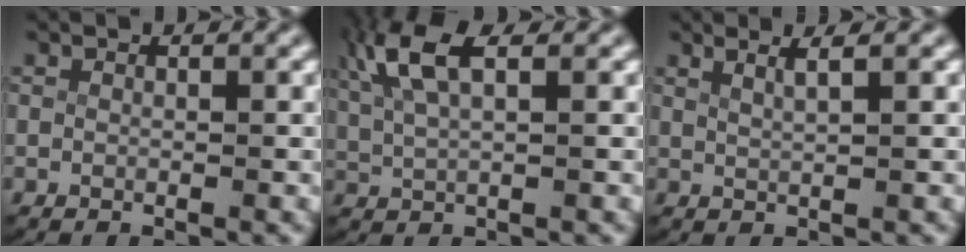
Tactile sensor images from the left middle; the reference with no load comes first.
{"total": 5.2, "force": [2.4, 2.4, 4.0], "torque": [-0.097, 0.001, 0.048]}
{"total": 2.0, "force": [1.5, -0.1, 1.4], "torque": [-0.022, -0.001, 0.031]}